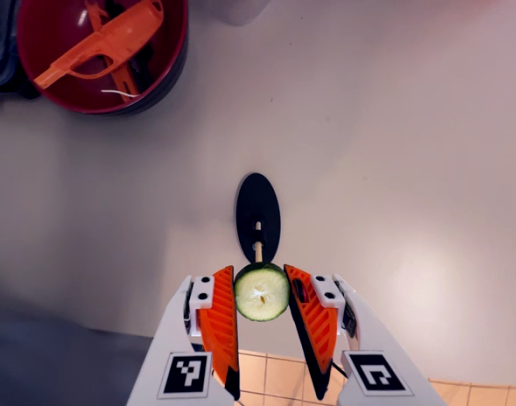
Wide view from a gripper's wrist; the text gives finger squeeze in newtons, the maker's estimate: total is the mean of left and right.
{"total": 6.2, "left": 5.9, "right": 6.6}